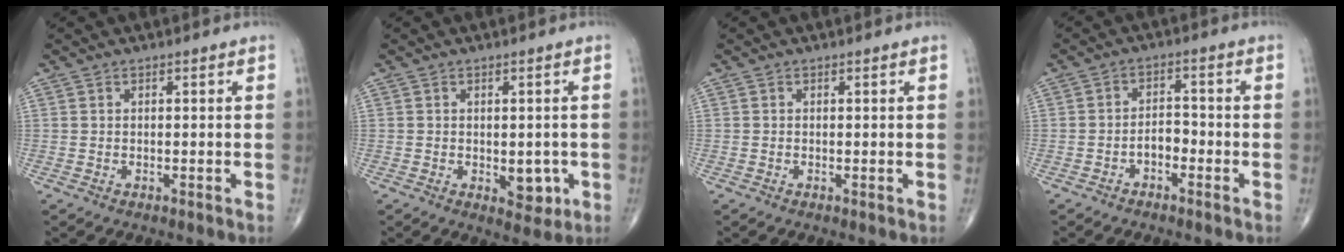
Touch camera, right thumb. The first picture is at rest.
{"total": 4.7, "force": [-1.0, 2.8, 3.6], "torque": [-0.022, -0.004, -0.006]}
{"total": 0.0}
{"total": 3.4, "force": [-1.8, 2.0, 2.1], "torque": [-0.023, 0.024, -0.034]}